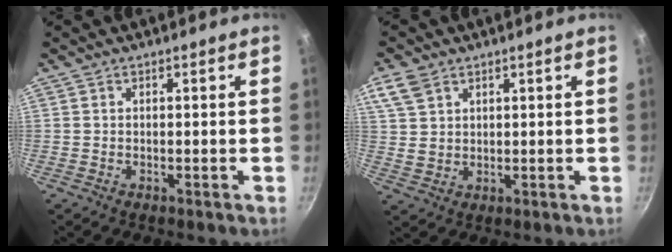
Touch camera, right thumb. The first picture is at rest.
{"total": 6.0, "force": [3.4, 4.1, 2.9], "torque": [-0.046, -0.009, 0.069]}